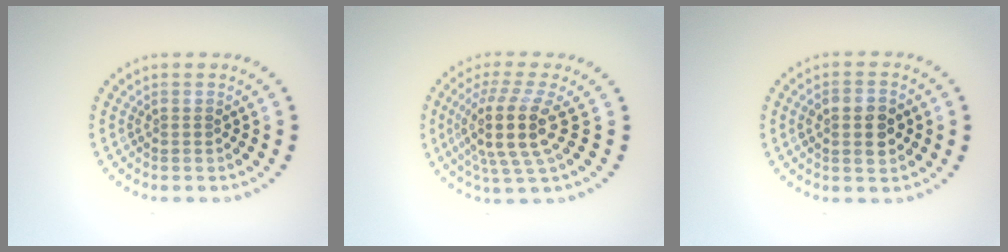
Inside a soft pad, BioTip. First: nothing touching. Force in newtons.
{"total": 4.9, "press": 3.8, "slide": 3.1}
{"total": 3.0, "press": 3.0, "slide": 0.2}